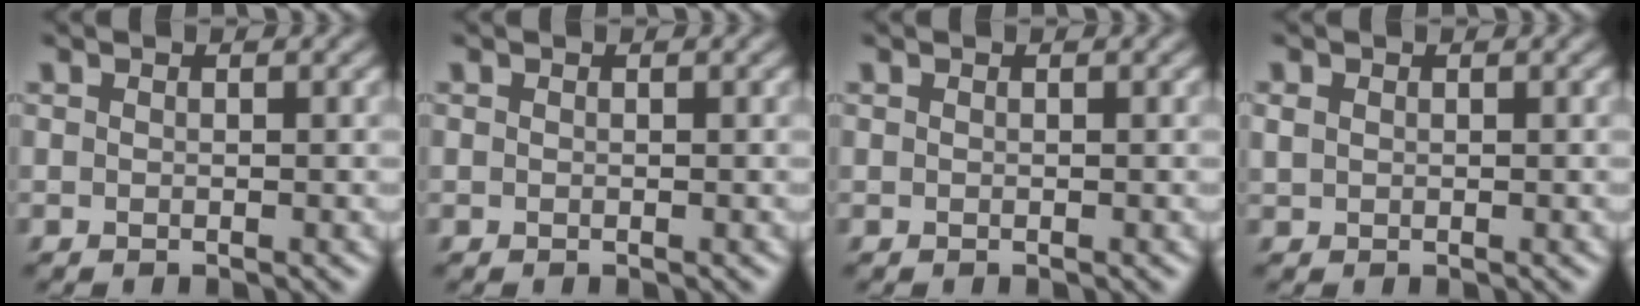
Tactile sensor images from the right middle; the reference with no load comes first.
{"total": 0.0}
{"total": 0.0}
{"total": 0.9, "force": [0.3, 0.8, 0.4], "torque": [-0.009, 0.000, 0.008]}